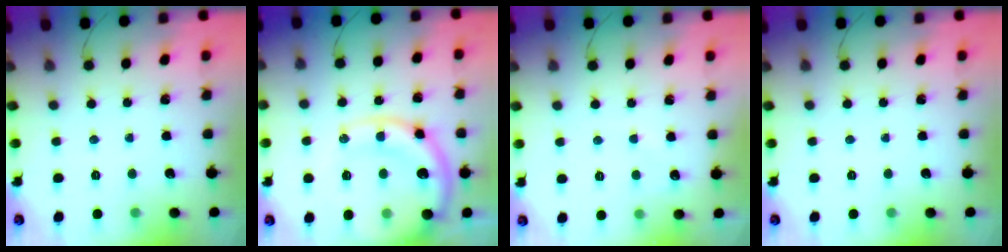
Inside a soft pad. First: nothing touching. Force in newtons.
{"total": 15.9, "press": 15.5, "slide": 3.2}
{"total": 4.7, "press": 4.5, "slide": 1.3}
{"total": 0.0}